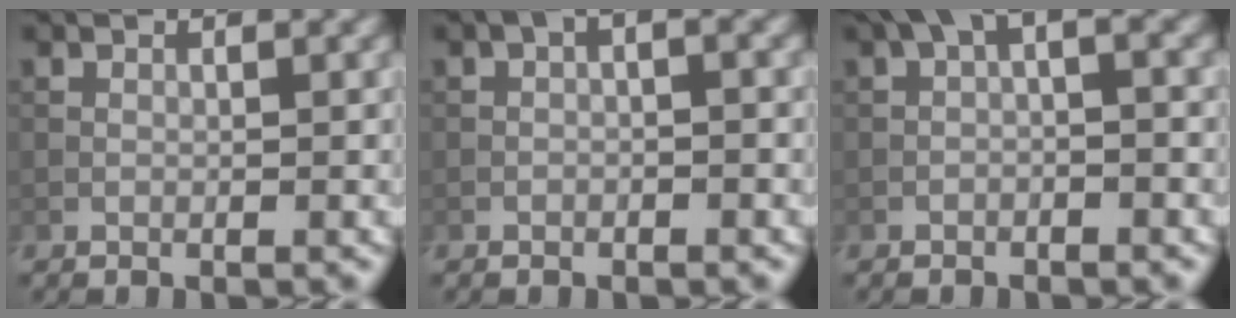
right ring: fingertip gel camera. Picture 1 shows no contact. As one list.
[{"total": 1.7, "force": [0.0, 0.8, 1.5], "torque": [-0.024, 0.005, -0.004]}, {"total": 2.8, "force": [0.2, 1.1, 2.6], "torque": [-0.043, 0.018, -0.003]}]